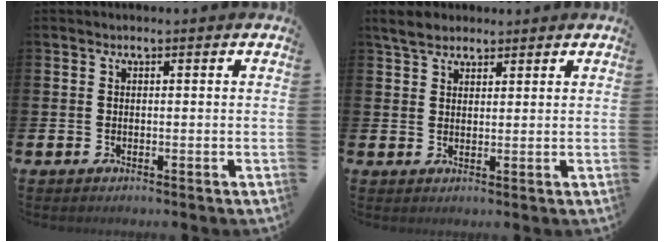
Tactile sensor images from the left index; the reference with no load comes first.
{"total": 4.1, "force": [3.5, 1.7, 1.3], "torque": [-0.026, -0.003, 0.063]}